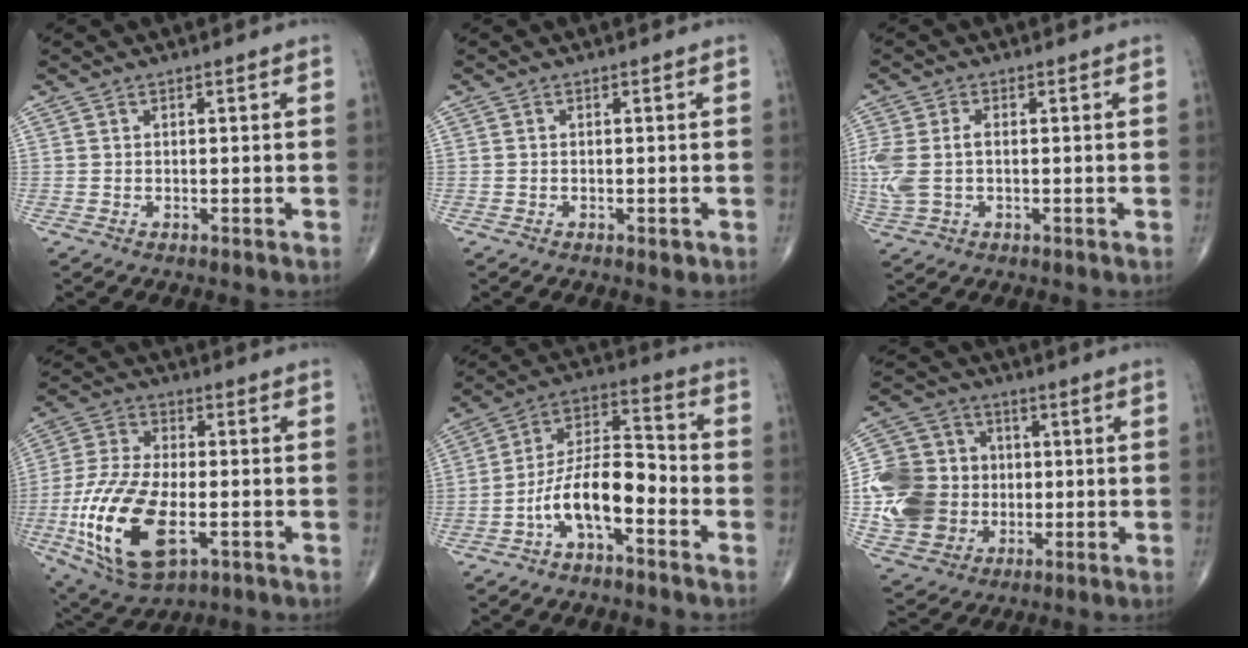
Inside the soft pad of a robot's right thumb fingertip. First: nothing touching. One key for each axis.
{"total": 1.1, "fx": -0.5, "fy": 0.5, "fz": 0.8, "tx": -0.011, "ty": -0.002, "tz": -0.006}
{"total": 7.6, "fx": -0.1, "fy": 4.6, "fz": 6.1, "tx": -0.163, "ty": 0.013, "tz": 0.002}
{"total": 19.8, "fx": -5.4, "fy": 9.7, "fz": 16.4, "tx": -0.344, "ty": 0.001, "tz": -0.088}
{"total": 11.8, "fx": -5.1, "fy": 4.8, "fz": 9.5, "tx": -0.168, "ty": 0.068, "tz": -0.098}
{"total": 16.9, "fx": -0.9, "fy": 14.7, "fz": 8.3, "tx": -0.143, "ty": 0.022, "tz": -0.011}